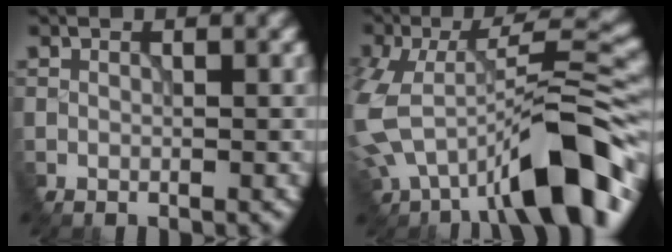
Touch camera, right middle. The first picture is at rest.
{"total": 10.4, "force": [-4.8, 3.8, 8.3], "torque": [-0.122, 0.009, -0.086]}